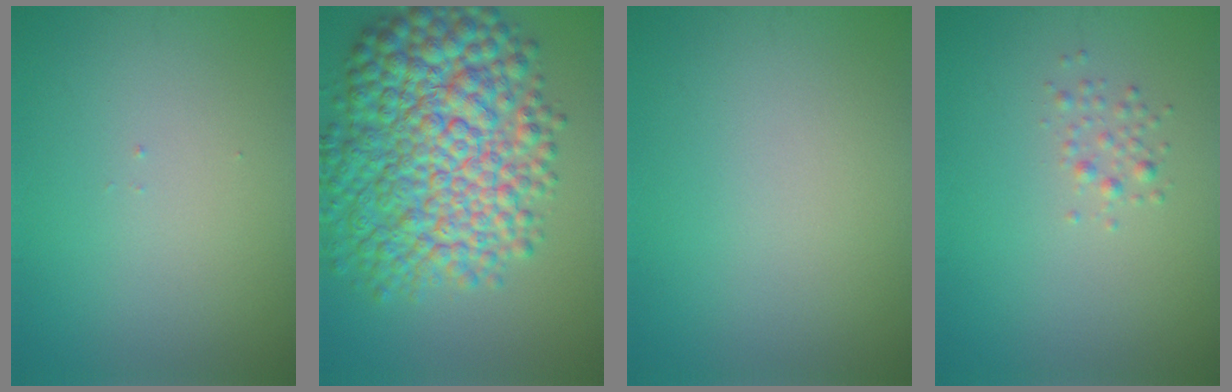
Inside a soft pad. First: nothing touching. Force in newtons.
{"total": 11.8, "press": 11.8, "slide": 0.2}
{"total": 0.0}
{"total": 1.2, "press": 1.2, "slide": 0.0}